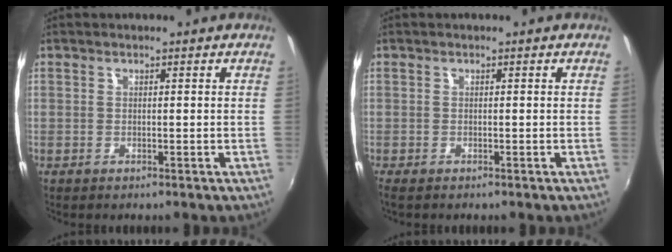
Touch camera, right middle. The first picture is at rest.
{"total": 0.8, "force": [-0.7, 0.2, 0.4], "torque": [-0.012, -0.003, -0.012]}